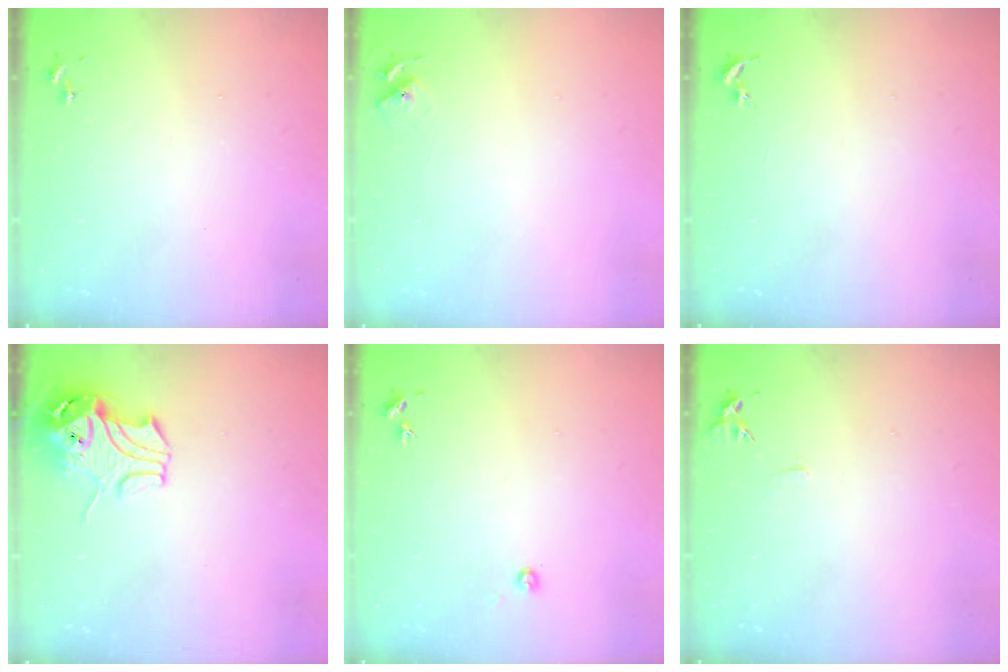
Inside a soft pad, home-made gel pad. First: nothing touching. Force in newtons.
{"total": 5.8, "press": 5.8, "slide": 0.7}
{"total": 0.0}
{"total": 10.3, "press": 10.2, "slide": 1.6}
{"total": 2.7, "press": 2.7, "slide": 0.2}
{"total": 5.5, "press": 5.4, "slide": 0.6}